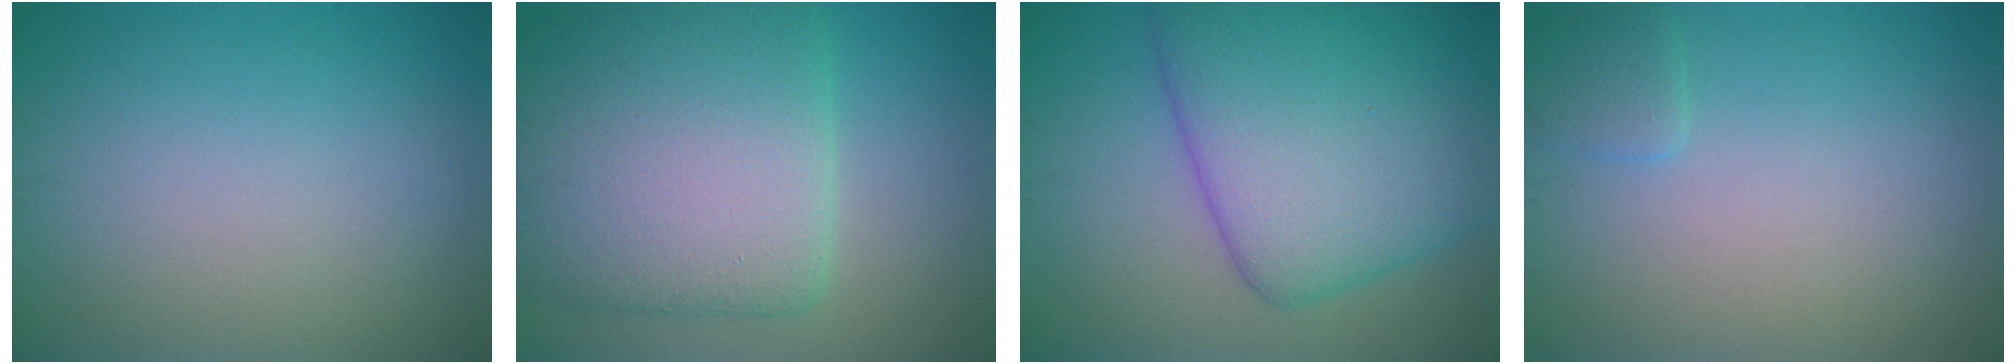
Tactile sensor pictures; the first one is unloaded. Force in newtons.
{"total": 11.3, "press": 11.3, "slide": 0.4}
{"total": 11.1, "press": 11.1, "slide": 0.2}
{"total": 1.2, "press": 1.2, "slide": 0.2}